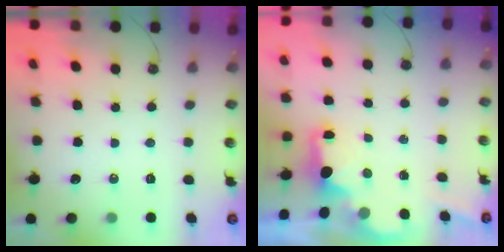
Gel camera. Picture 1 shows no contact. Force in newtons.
{"total": 1.9, "press": 1.7, "slide": 0.7}